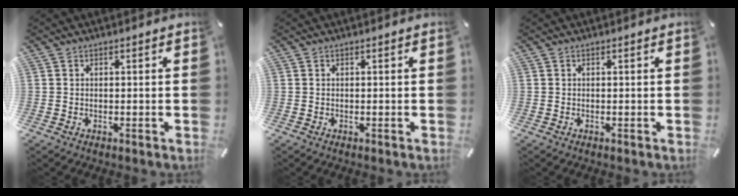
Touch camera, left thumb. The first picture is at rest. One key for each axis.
{"total": 0.0}
{"total": 0.0}